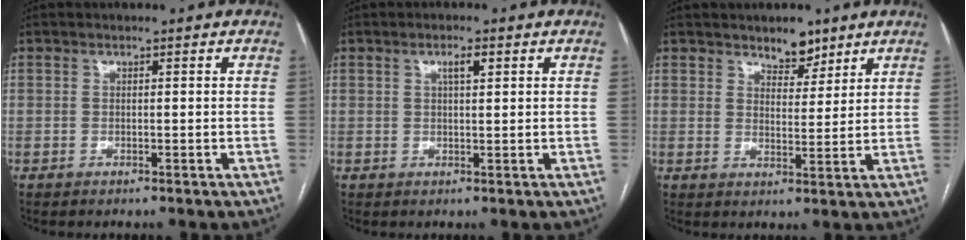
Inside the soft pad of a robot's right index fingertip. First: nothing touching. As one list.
[{"total": 2.2, "force": [1.0, 0.5, 1.9], "torque": [-0.033, 0.002, 0.016]}, {"total": 4.6, "force": [3.6, 2.2, 1.8], "torque": [-0.021, -0.004, 0.059]}]